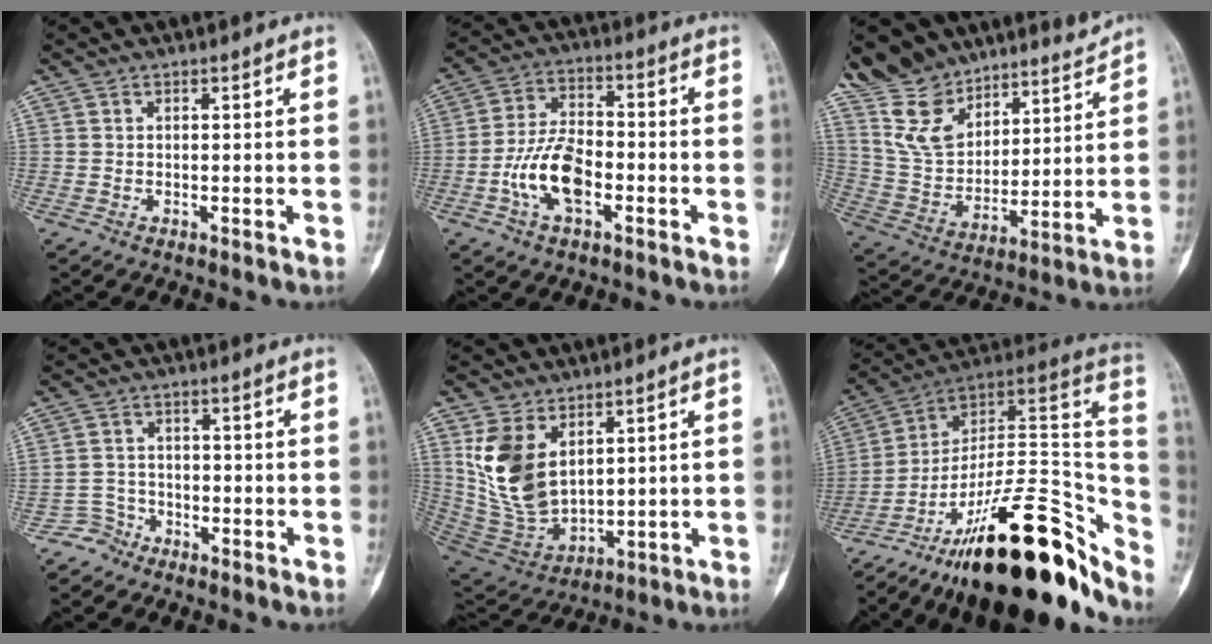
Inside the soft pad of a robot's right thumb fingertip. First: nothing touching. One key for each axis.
{"total": 10.8, "fx": -3.5, "fy": 5.7, "fz": 8.4, "tx": -0.156, "ty": 0.027, "tz": -0.071}
{"total": 17.6, "fx": 15.6, "fy": 6.7, "fz": 4.4, "tx": -0.038, "ty": -0.093, "tz": 0.290}
{"total": 3.5, "fx": -2.7, "fy": 2.1, "fz": -0.9, "tx": 0.035, "ty": 0.022, "tz": -0.059}
{"total": 14.0, "fx": 5.0, "fy": 8.6, "fz": 9.9, "tx": -0.179, "ty": -0.027, "tz": 0.123}
{"total": 33.6, "fx": -19.8, "fy": 13.2, "fz": 23.8, "tx": -0.250, "ty": 0.082, "tz": -0.299}